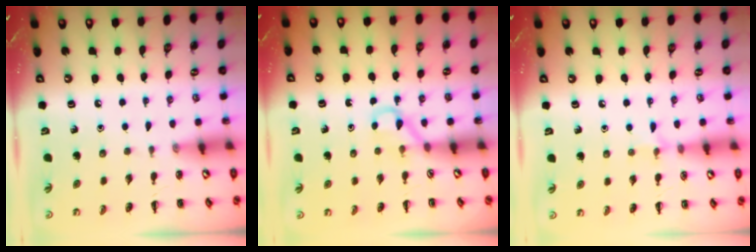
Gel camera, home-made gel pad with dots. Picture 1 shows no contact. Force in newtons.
{"total": 2.6, "press": 2.4, "slide": 0.9}
{"total": 5.1, "press": 4.8, "slide": 1.7}